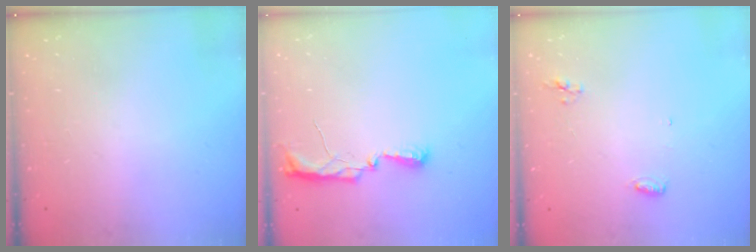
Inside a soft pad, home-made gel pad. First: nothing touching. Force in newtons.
{"total": 6.4, "press": 6.3, "slide": 0.8}
{"total": 4.6, "press": 4.4, "slide": 1.1}